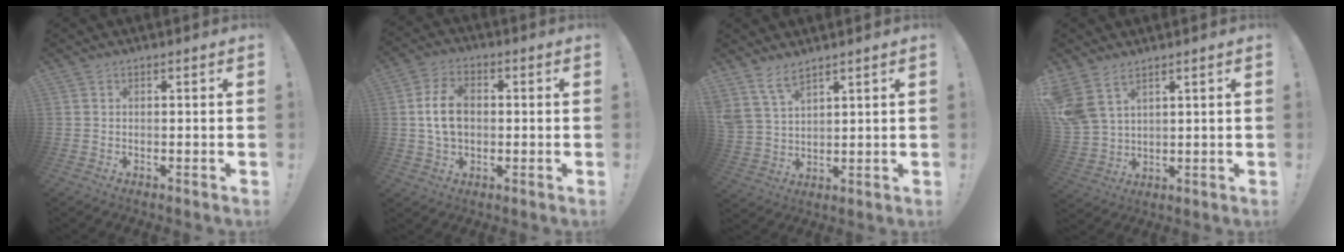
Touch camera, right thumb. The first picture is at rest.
{"total": 9.8, "force": [0.3, 6.9, 7.0], "torque": [-0.131, 0.010, 0.006]}
{"total": 7.0, "force": [5.9, 2.8, 2.6], "torque": [-0.061, -0.031, 0.117]}
{"total": 9.0, "force": [6.1, 4.7, 4.6], "torque": [-0.100, -0.022, 0.125]}